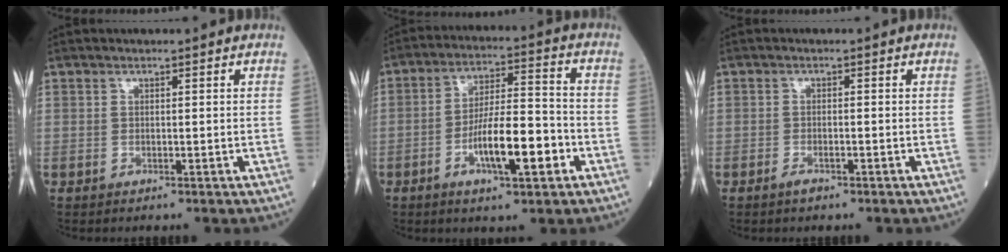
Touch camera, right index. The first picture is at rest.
{"total": 10.8, "force": [-4.0, 2.2, 9.8], "torque": [-0.174, 0.008, -0.068]}
{"total": 1.4, "force": [-0.9, 0.4, 0.9], "torque": [-0.024, -0.001, -0.013]}